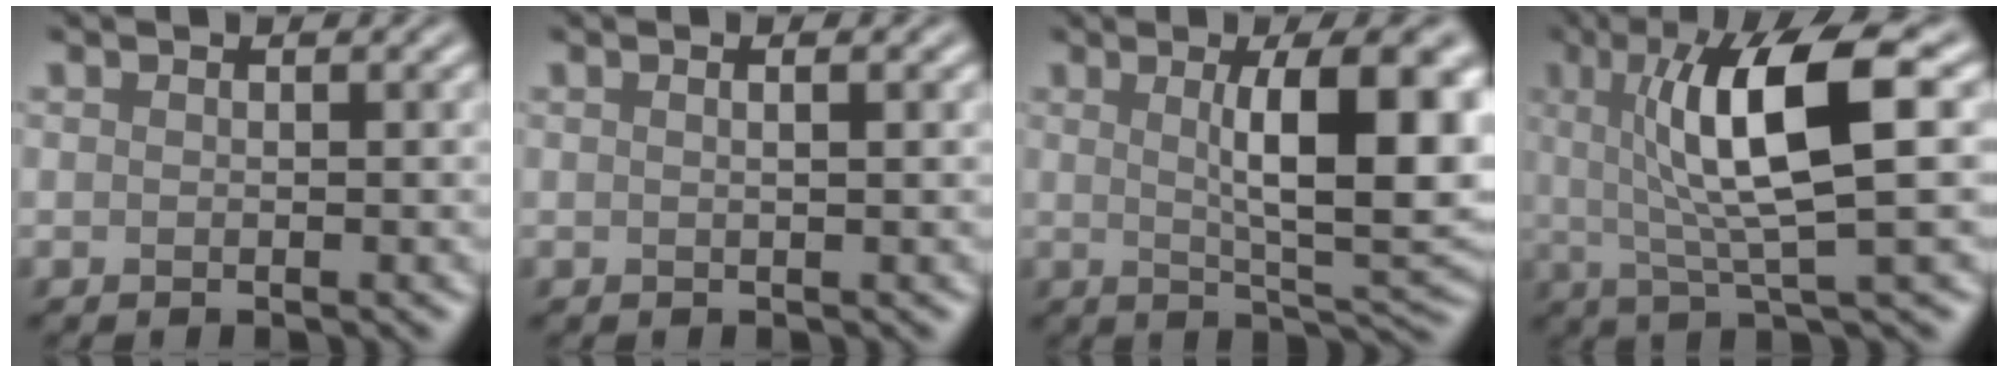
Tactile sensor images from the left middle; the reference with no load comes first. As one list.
[{"total": 1.2, "force": [0.5, 0.4, 1.0], "torque": [-0.008, -0.002, 0.001]}, {"total": 10.5, "force": [2.0, 2.7, 9.9], "torque": [-0.123, 0.000, 0.032]}, {"total": 9.3, "force": [2.0, 1.9, 8.8], "torque": [-0.135, 0.002, 0.034]}]